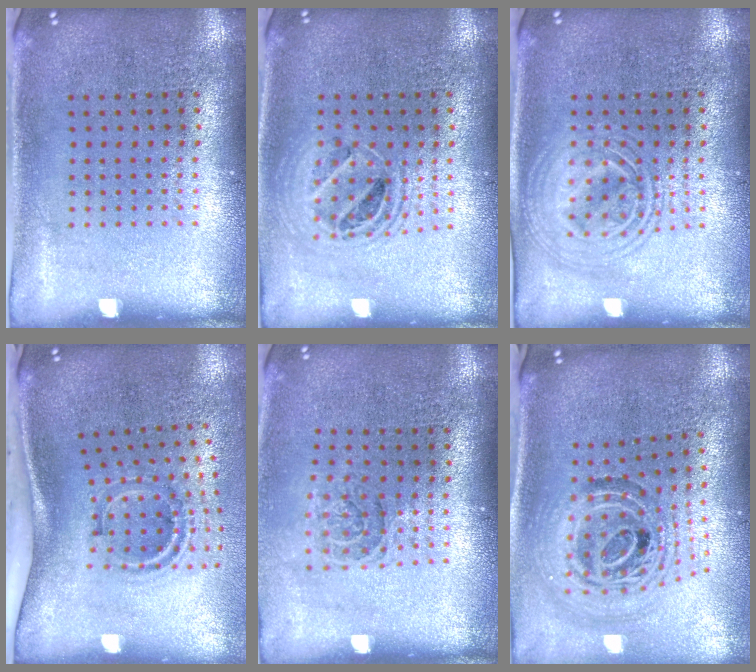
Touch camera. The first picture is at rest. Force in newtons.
{"total": 1.4, "press": 1.2, "slide": 0.7}
{"total": 2.9, "press": 2.9, "slide": 0.4}
{"total": 1.6, "press": 1.1, "slide": 1.1}
{"total": 1.4, "press": 1.1, "slide": 0.8}
{"total": 1.8, "press": 1.5, "slide": 1.0}